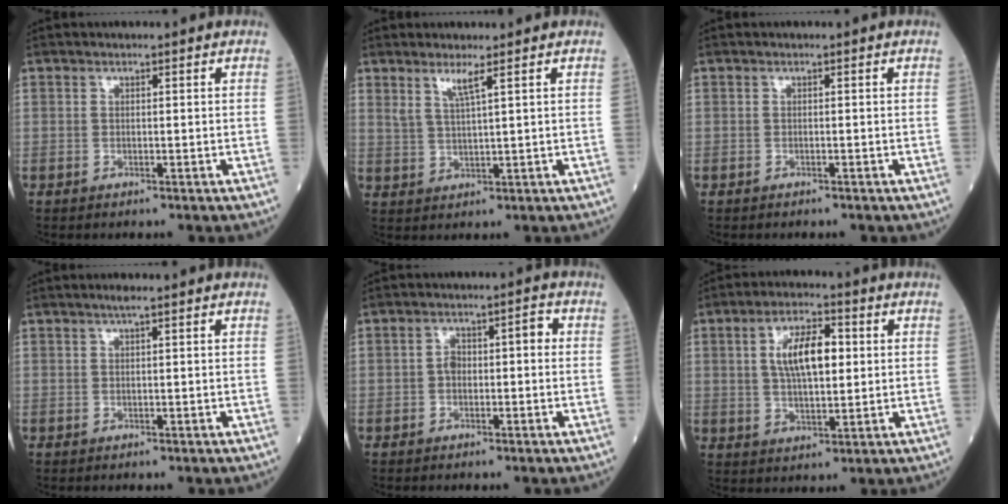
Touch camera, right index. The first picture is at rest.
{"total": 3.4, "force": [2.1, -0.2, 2.6], "torque": [-0.057, -0.008, 0.046]}
{"total": 0.6, "force": [-0.6, 0.3, 0.1], "torque": [-0.010, 0.000, -0.009]}
{"total": 1.1, "force": [0.6, -0.1, 0.9], "torque": [-0.018, 0.006, 0.013]}
{"total": 4.1, "force": [-0.2, 2.2, 3.4], "torque": [-0.059, 0.028, -0.003]}
{"total": 8.9, "force": [1.7, 3.3, 8.1], "torque": [-0.151, 0.013, 0.030]}